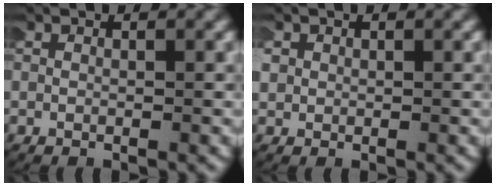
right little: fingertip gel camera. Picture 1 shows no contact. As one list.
[{"total": 1.8, "force": [0.3, 1.7, 0.6], "torque": [-0.024, 0.003, 0.003]}]